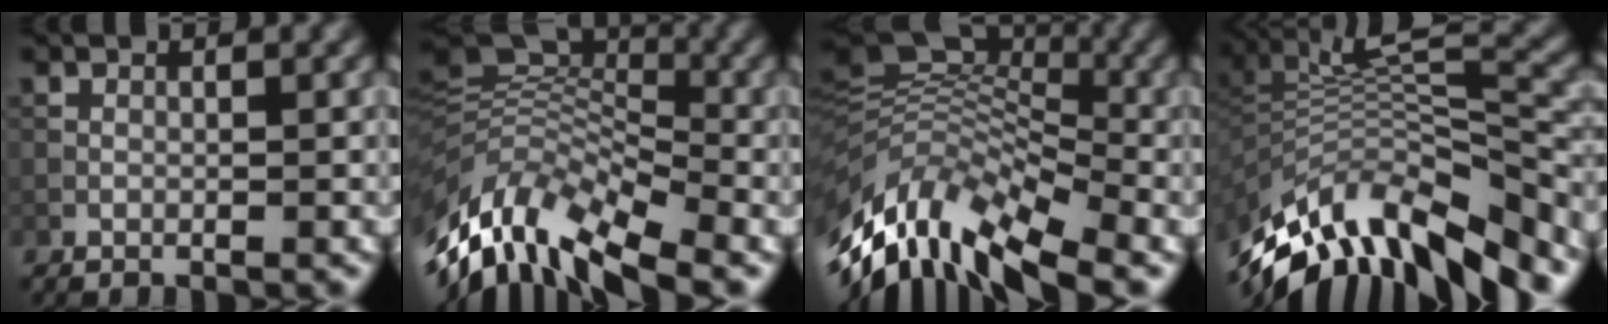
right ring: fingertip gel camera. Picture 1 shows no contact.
{"total": 12.1, "force": [-5.9, 5.9, 8.7], "torque": [-0.190, 0.000, -0.107]}
{"total": 12.9, "force": [-5.3, 6.7, 9.6], "torque": [-0.198, 0.000, -0.100]}
{"total": 11.4, "force": [-6.5, 4.6, 8.1], "torque": [-0.160, 0.025, -0.111]}